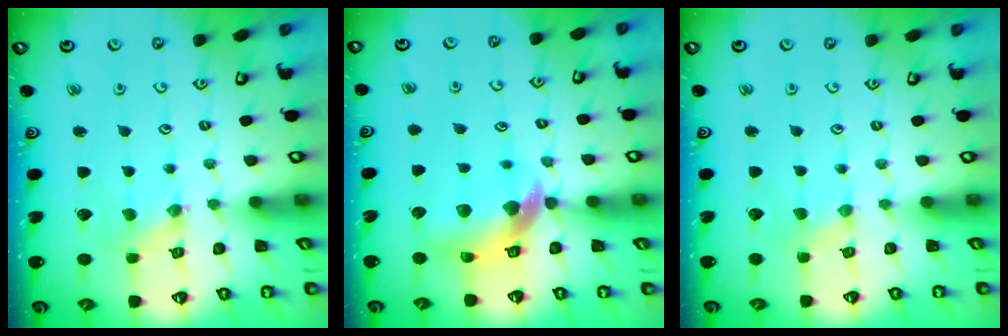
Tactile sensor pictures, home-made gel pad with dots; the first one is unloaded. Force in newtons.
{"total": 10.7, "press": 10.6, "slide": 1.5}
{"total": 1.9, "press": 1.8, "slide": 0.3}